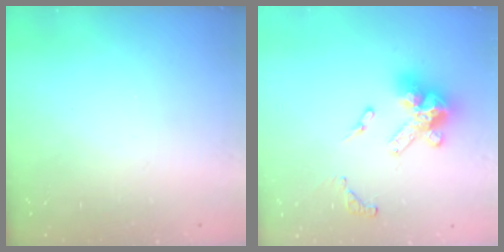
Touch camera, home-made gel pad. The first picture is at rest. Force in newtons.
{"total": 13.7, "press": 13.6, "slide": 1.5}